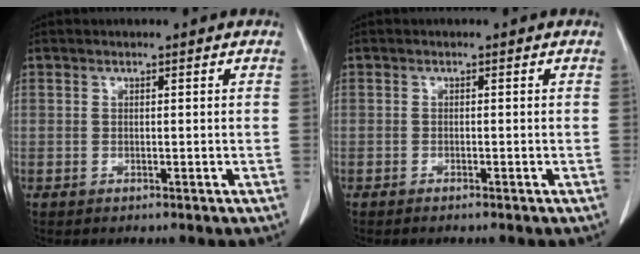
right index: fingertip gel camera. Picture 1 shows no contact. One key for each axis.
{"total": 0.9, "fx": -0.8, "fy": 0.0, "fz": 0.5, "tx": -0.011, "ty": -0.001, "tz": -0.011}